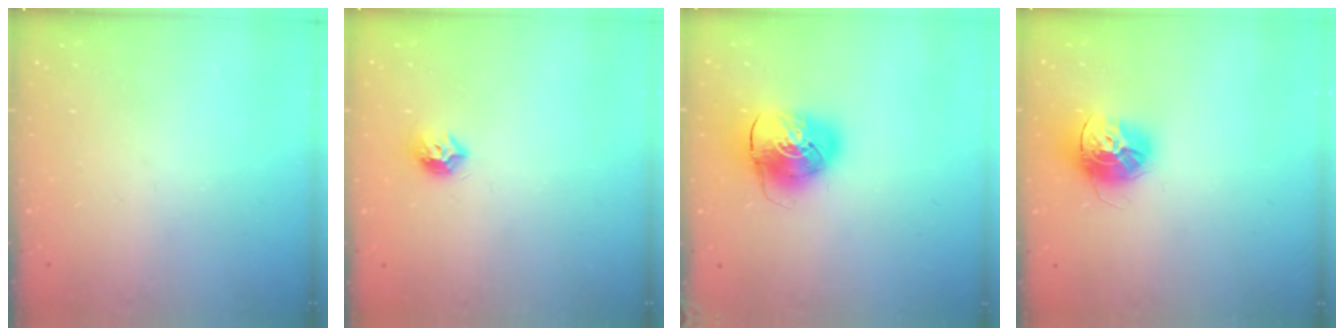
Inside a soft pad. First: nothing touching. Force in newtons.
{"total": 7.9, "press": 7.9, "slide": 0.8}
{"total": 11.2, "press": 11.0, "slide": 1.9}
{"total": 14.9, "press": 14.8, "slide": 1.3}